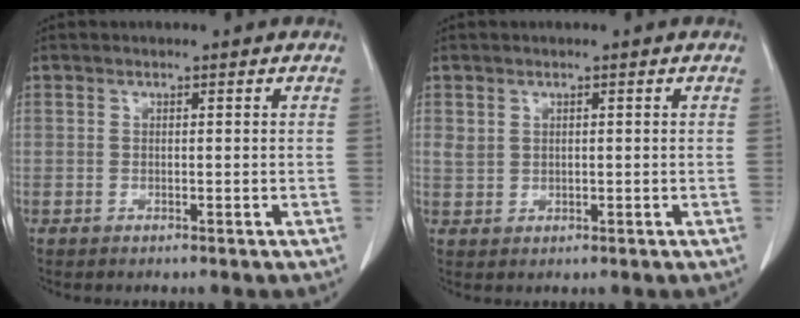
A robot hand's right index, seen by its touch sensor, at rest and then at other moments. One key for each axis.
{"total": 1.8, "fx": 0.9, "fy": 1.4, "fz": 0.7, "tx": -0.014, "ty": 0.000, "tz": 0.020}